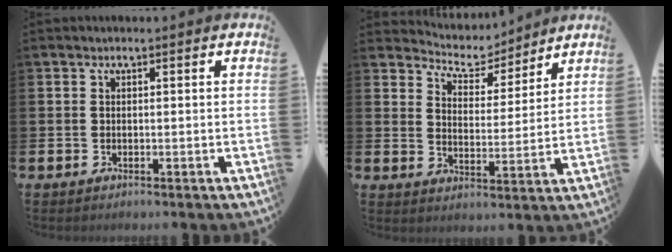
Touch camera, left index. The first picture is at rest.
{"total": 5.3, "force": [5.0, 1.8, 0.4], "torque": [-0.035, -0.040, 0.084]}